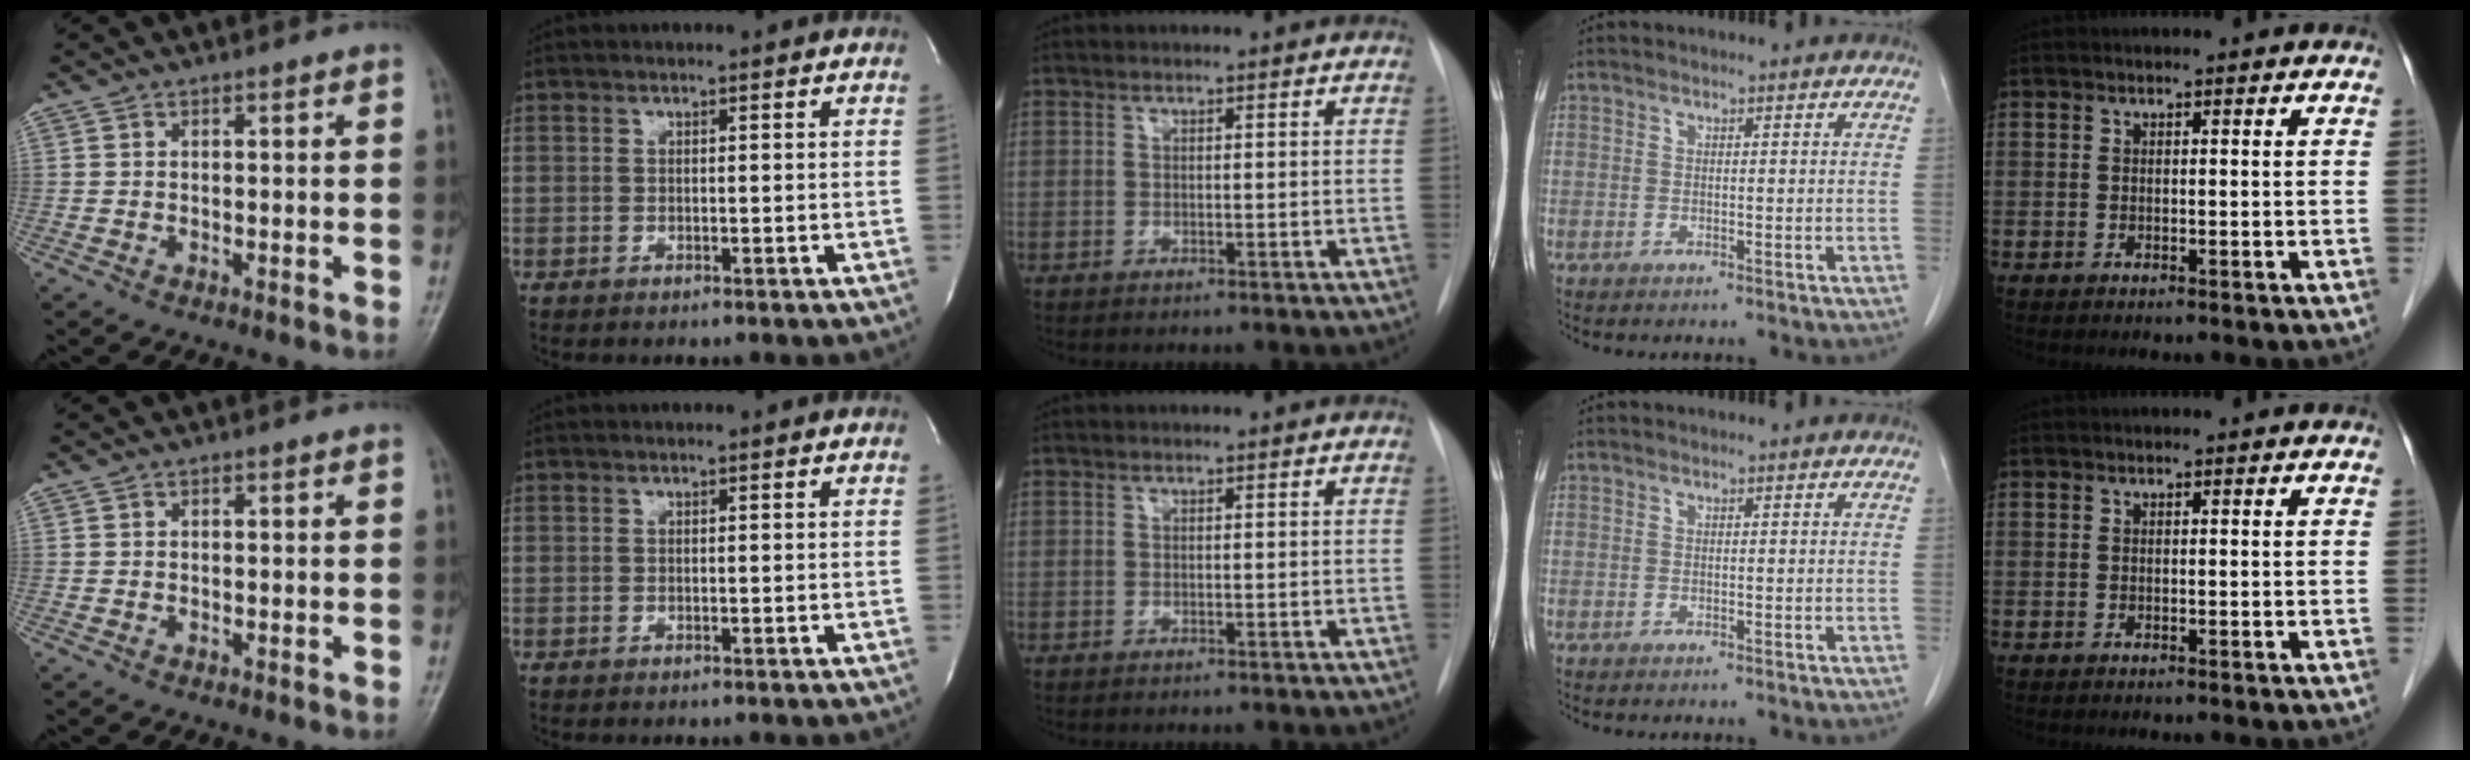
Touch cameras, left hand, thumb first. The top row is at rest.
{}